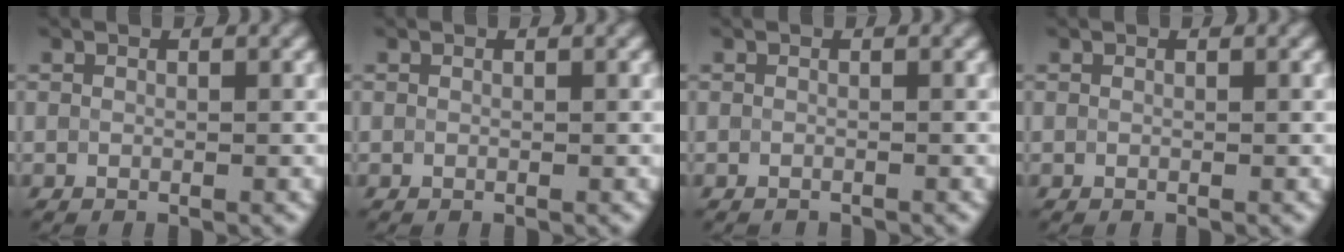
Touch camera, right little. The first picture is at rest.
{"total": 0.0}
{"total": 1.0, "force": [-1.0, 0.0, 0.0], "torque": [0.003, -0.007, -0.017]}
{"total": 0.0}